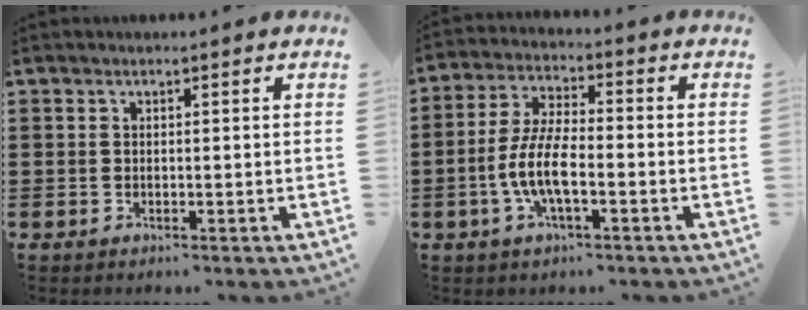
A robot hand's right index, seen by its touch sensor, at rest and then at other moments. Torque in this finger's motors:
{"motor_torque": [2.14, 0.00, 0.94, 0.21]}